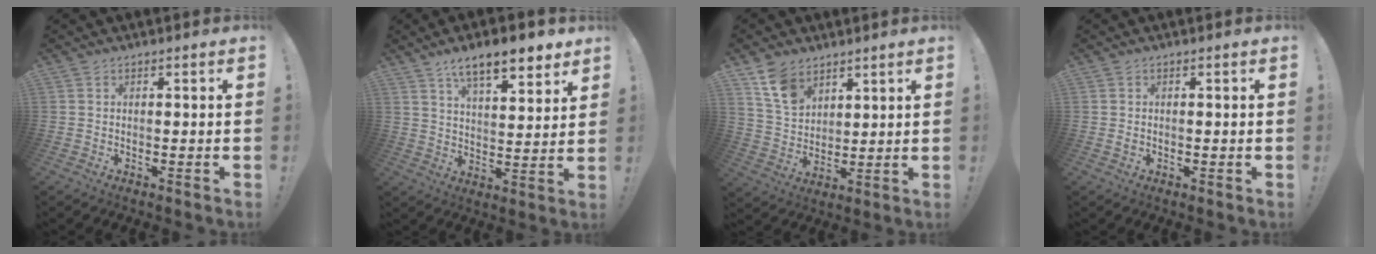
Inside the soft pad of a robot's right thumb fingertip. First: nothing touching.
{"total": 11.9, "force": [8.1, 3.8, 7.9], "torque": [-0.128, -0.041, 0.138]}
{"total": 10.5, "force": [7.0, 6.5, 4.4], "torque": [-0.087, -0.032, 0.139]}
{"total": 0.7, "force": [0.1, 0.5, 0.4], "torque": [0.000, 0.000, 0.000]}